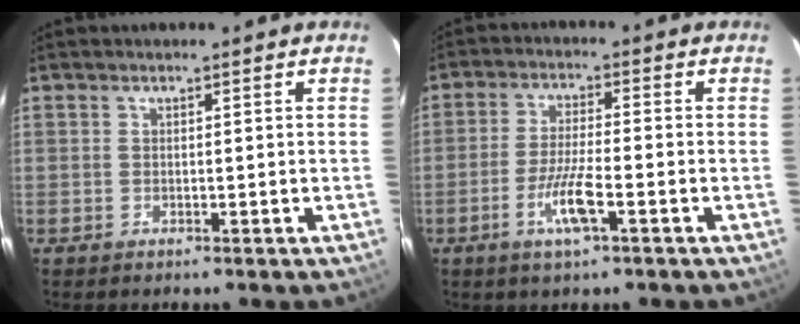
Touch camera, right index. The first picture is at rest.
{"total": 6.6, "force": [-2.9, 0.5, 5.9], "torque": [-0.115, -0.007, -0.053]}